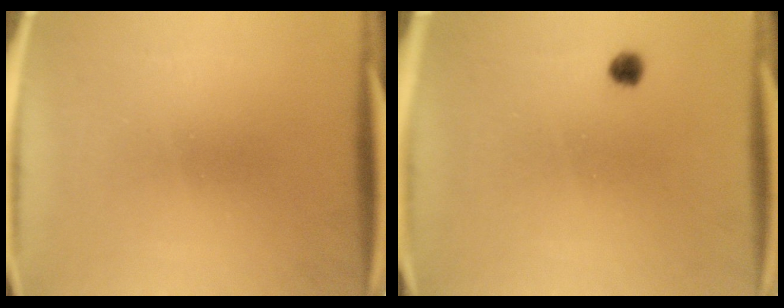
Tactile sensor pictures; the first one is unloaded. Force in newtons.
{"total": 1.8}